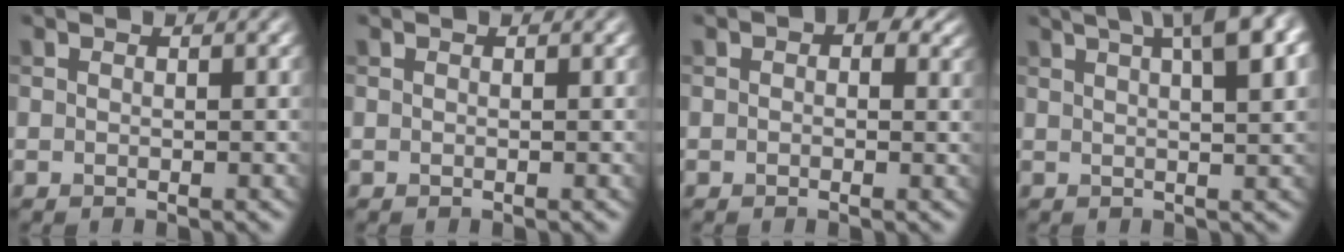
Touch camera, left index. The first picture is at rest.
{"total": 0.0}
{"total": 3.8, "force": [1.6, 2.2, 2.6], "torque": [-0.013, 0.002, 0.008]}
{"total": 9.5, "force": [4.6, 3.3, 7.6], "torque": [-0.075, 0.037, 0.047]}